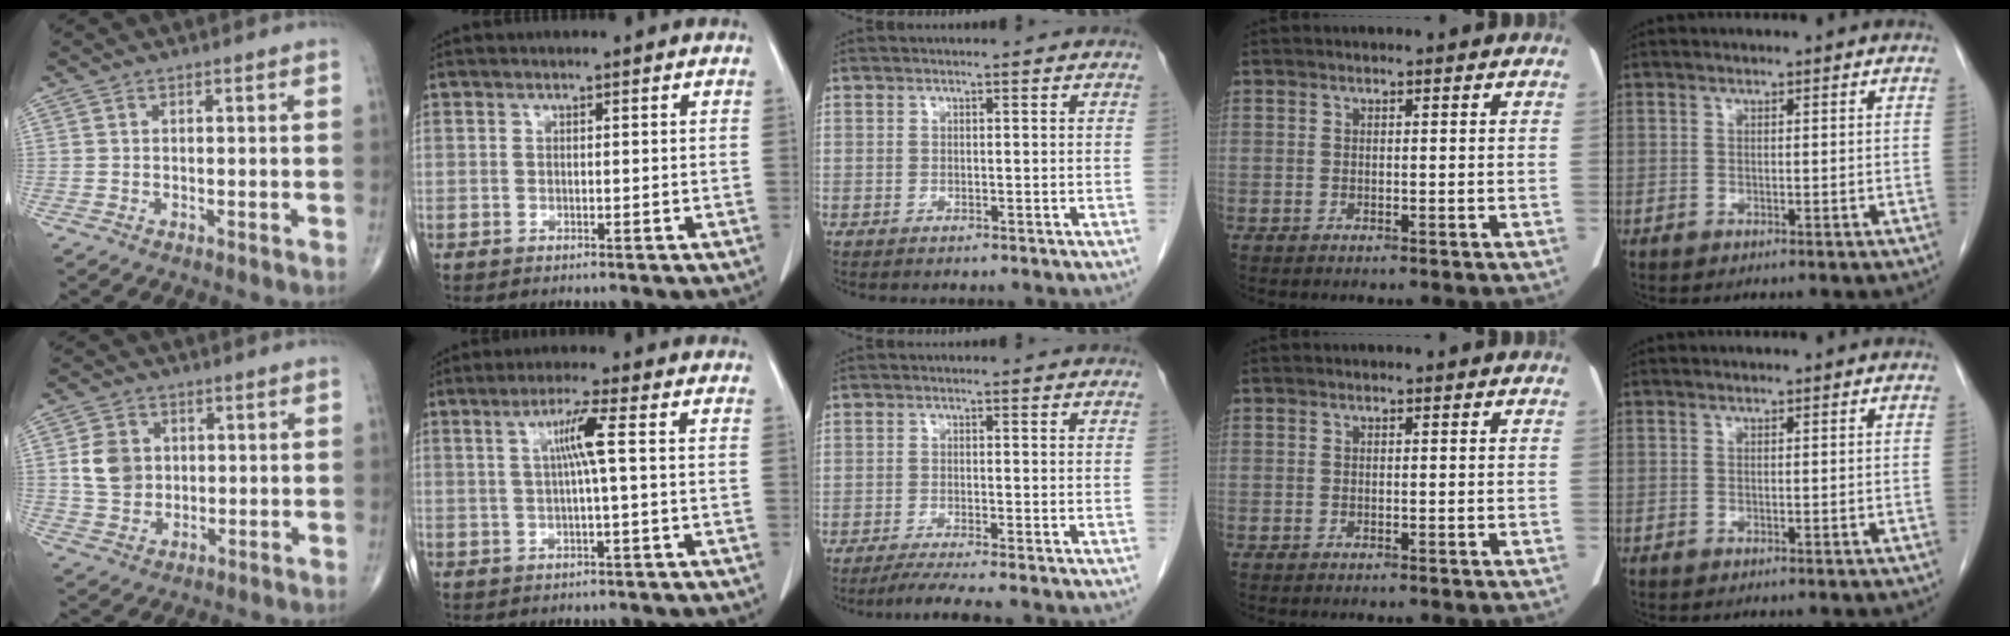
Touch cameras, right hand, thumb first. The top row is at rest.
{"thumb": {"total": 7.2, "force": [1.1, 5.9, 3.9], "torque": [-0.053, -0.003, 0.024]}, "index": {"total": 4.9, "force": [0.8, -0.7, 4.7], "torque": [-0.089, 0.008, 0.017]}, "middle": {"total": 3.9, "force": [-3.2, -0.9, 2.1], "torque": [-0.038, -0.015, -0.059]}}